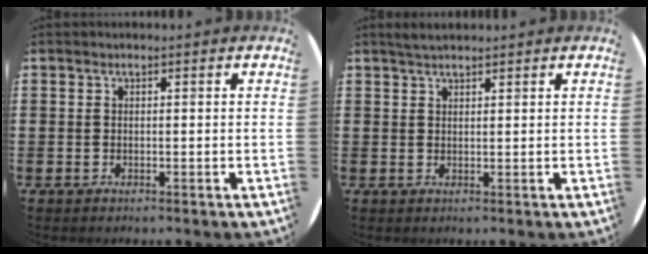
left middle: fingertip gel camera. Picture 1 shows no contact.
{"total": 1.7, "force": [1.5, 0.4, 0.5], "torque": [-0.012, 0.004, 0.029]}